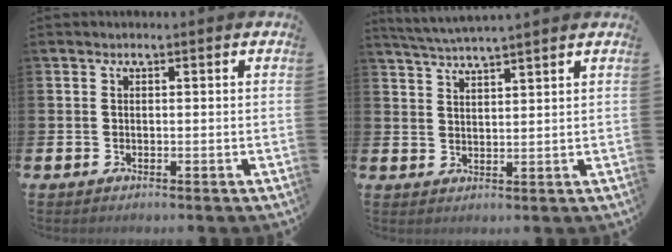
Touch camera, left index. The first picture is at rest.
{"total": 3.6, "force": [3.5, -0.6, 0.5], "torque": [-0.025, -0.015, 0.065]}